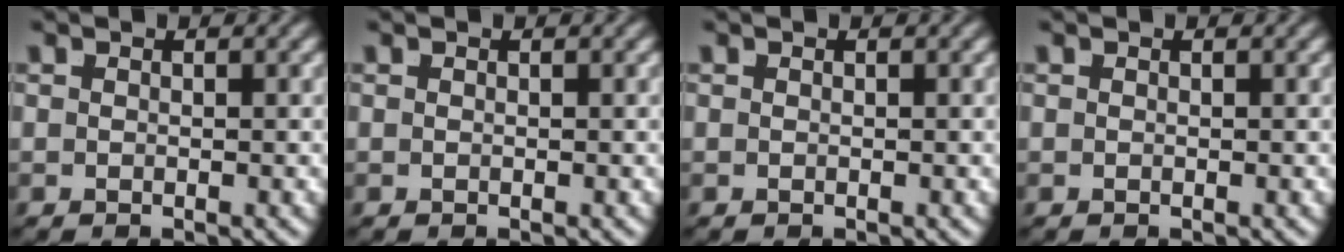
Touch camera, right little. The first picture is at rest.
{"total": 0.0}
{"total": 0.0}
{"total": 0.0}